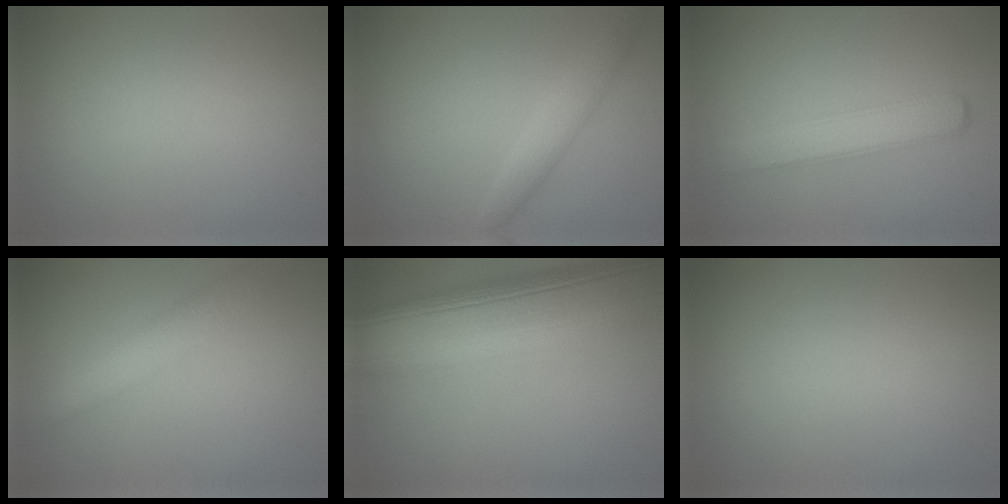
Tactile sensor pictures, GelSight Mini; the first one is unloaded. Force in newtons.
{"total": 2.2, "press": 2.2, "slide": 0.1}
{"total": 2.9, "press": 2.9, "slide": 0.1}
{"total": 2.4, "press": 2.4, "slide": 0.2}
{"total": 14.4, "press": 14.3, "slide": 1.1}
{"total": 0.0}